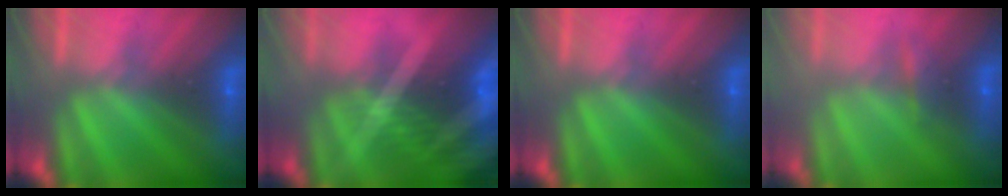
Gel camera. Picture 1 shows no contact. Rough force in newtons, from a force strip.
{"total": 9.1}
{"total": 0.0}
{"total": 2.2}